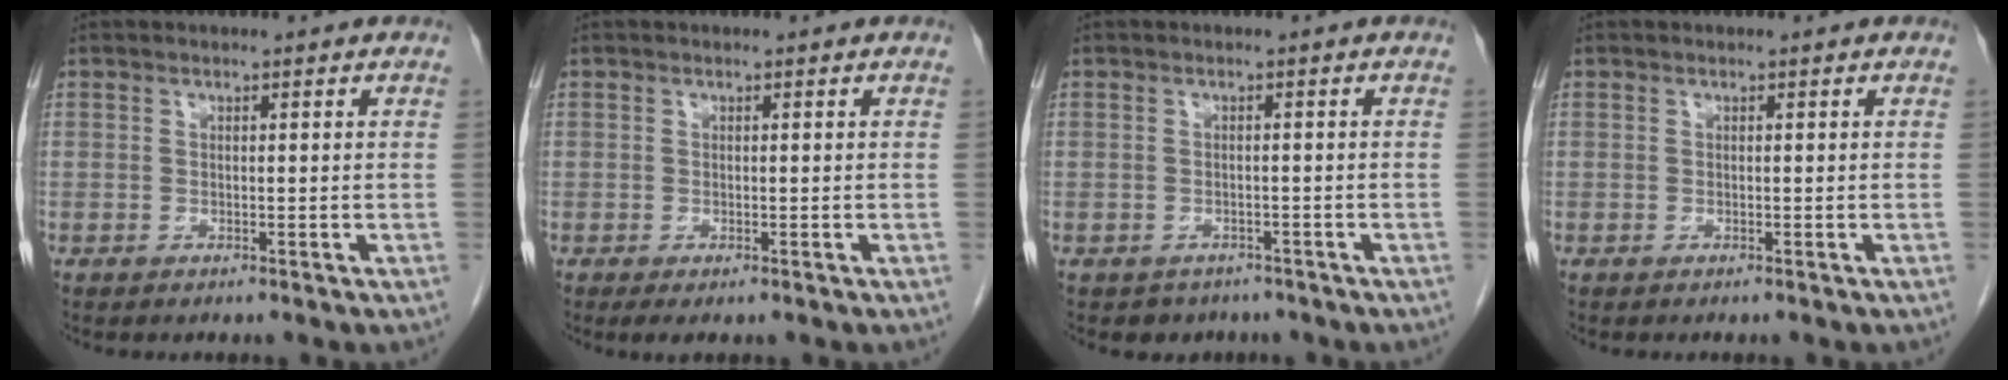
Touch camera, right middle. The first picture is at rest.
{"total": 1.5, "force": [-0.8, 0.6, 1.2], "torque": [-0.018, -0.006, -0.008]}
{"total": 3.1, "force": [-2.4, 2.0, 0.3], "torque": [-0.015, 0.002, -0.034]}
{"total": 0.0}